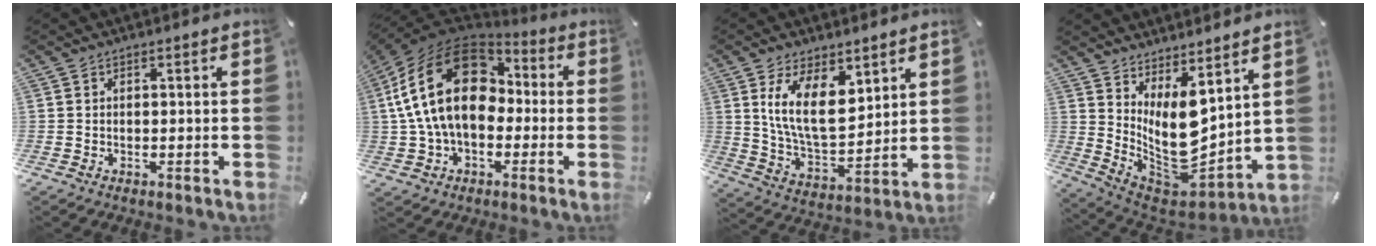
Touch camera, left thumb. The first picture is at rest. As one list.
[{"total": 22.7, "force": [2.2, 16.1, 16.0], "torque": [-0.326, 0.019, 0.033]}, {"total": 13.1, "force": [6.2, 7.0, 9.2], "torque": [-0.180, -0.030, 0.111]}, {"total": 11.2, "force": [4.1, 5.8, 8.6], "torque": [-0.162, -0.074, 0.083]}]